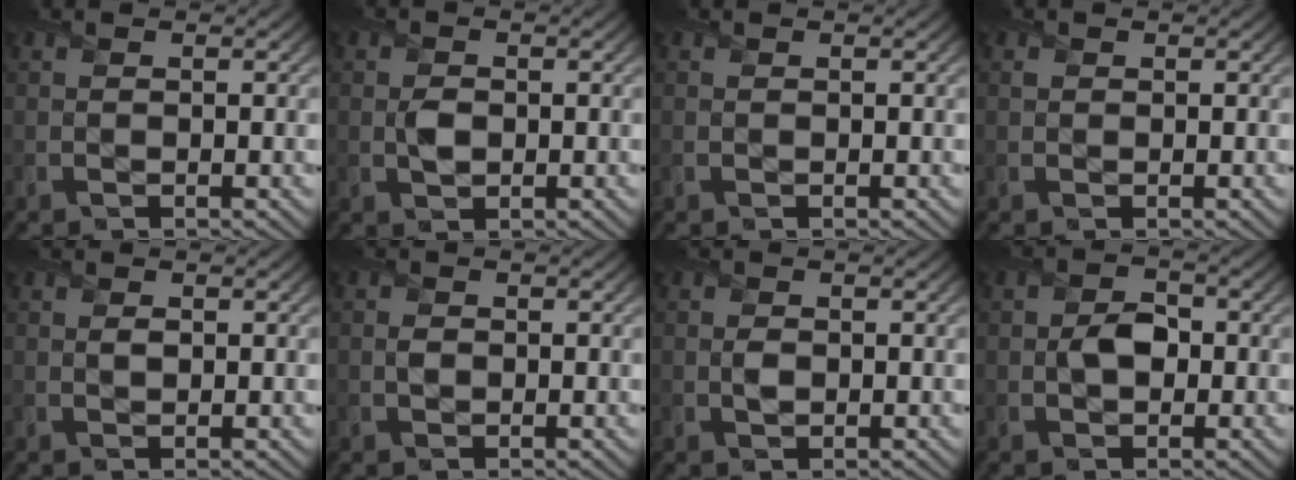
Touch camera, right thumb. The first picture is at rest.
{"total": 2.1, "force": [-0.1, 1.6, 1.3], "torque": [-0.028, -0.004, -0.003]}
{"total": 0.0}
{"total": 0.6, "force": [0.2, 0.5, 0.1], "torque": [0.000, -0.003, 0.003]}
{"total": 1.1, "force": [0.2, 0.8, 0.7], "torque": [-0.014, -0.004, 0.001]}
{"total": 1.3, "force": [-0.1, 1.2, 0.6], "torque": [-0.014, -0.004, -0.007]}
{"total": 1.6, "force": [-0.1, 1.3, 0.9], "torque": [-0.020, -0.005, -0.005]}
{"total": 3.2, "force": [-0.3, 2.4, 2.1], "torque": [-0.040, -0.001, -0.011]}